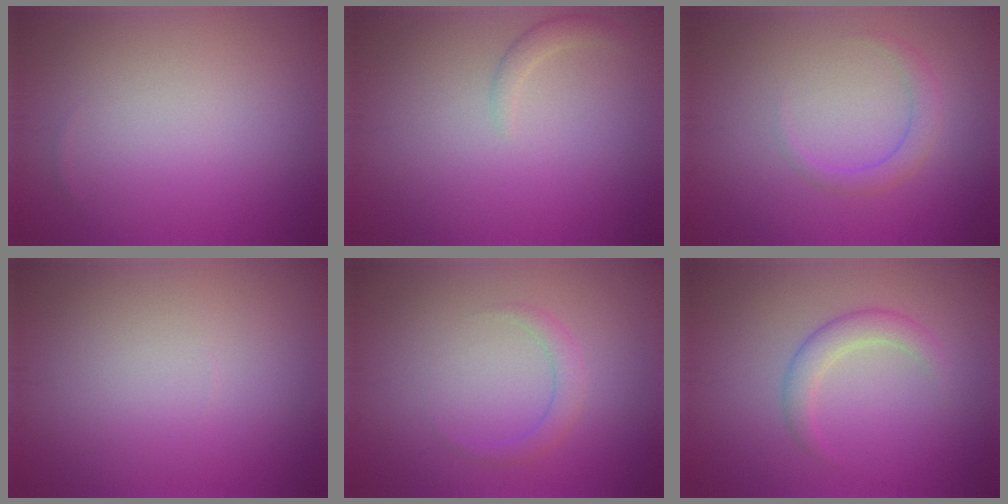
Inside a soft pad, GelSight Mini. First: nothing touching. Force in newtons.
{"total": 1.2, "press": 1.2, "slide": 0.1}
{"total": 1.7, "press": 1.7, "slide": 0.1}
{"total": 0.0}
{"total": 1.5, "press": 1.5, "slide": 0.1}
{"total": 2.3, "press": 2.3, "slide": 0.2}